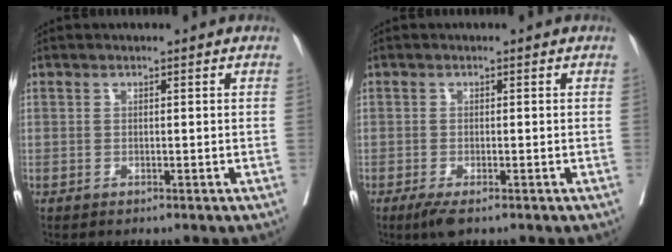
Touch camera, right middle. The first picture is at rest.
{"total": 2.7, "force": [-1.7, 0.5, 2.0], "torque": [-0.039, -0.009, -0.031]}